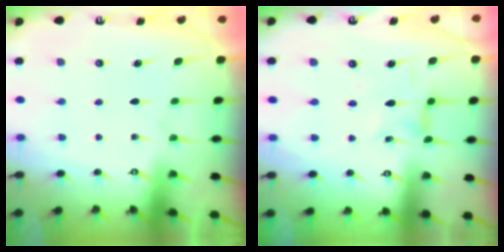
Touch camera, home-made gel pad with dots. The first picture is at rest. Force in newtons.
{"total": 1.7, "press": 1.6, "slide": 0.2}